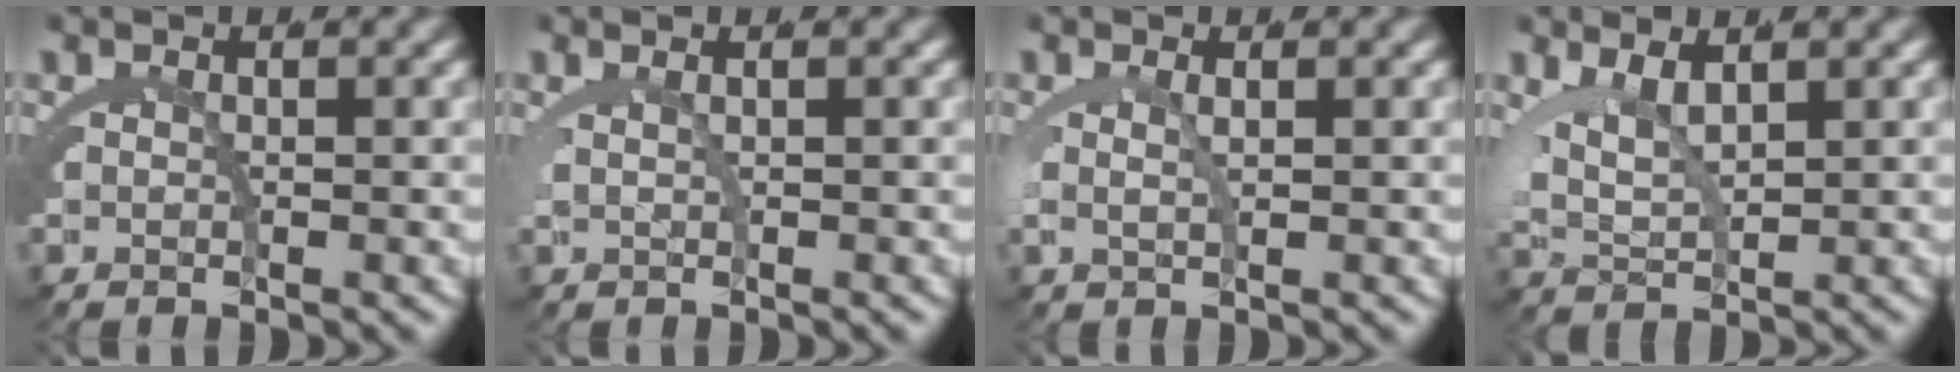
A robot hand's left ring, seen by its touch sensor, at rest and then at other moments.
{"total": 1.1, "force": [0.6, -0.3, 0.9], "torque": [-0.020, 0.000, 0.017]}
{"total": 1.5, "force": [0.6, 0.1, 1.3], "torque": [-0.040, -0.010, 0.018]}
{"total": 4.6, "force": [1.4, 2.9, 3.3], "torque": [-0.077, -0.007, 0.029]}